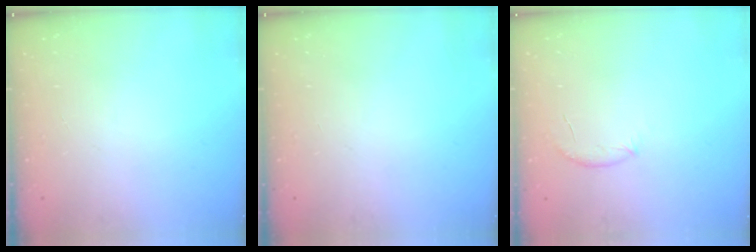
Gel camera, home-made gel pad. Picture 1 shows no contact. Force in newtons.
{"total": 0.0}
{"total": 6.9, "press": 6.7, "slide": 1.8}